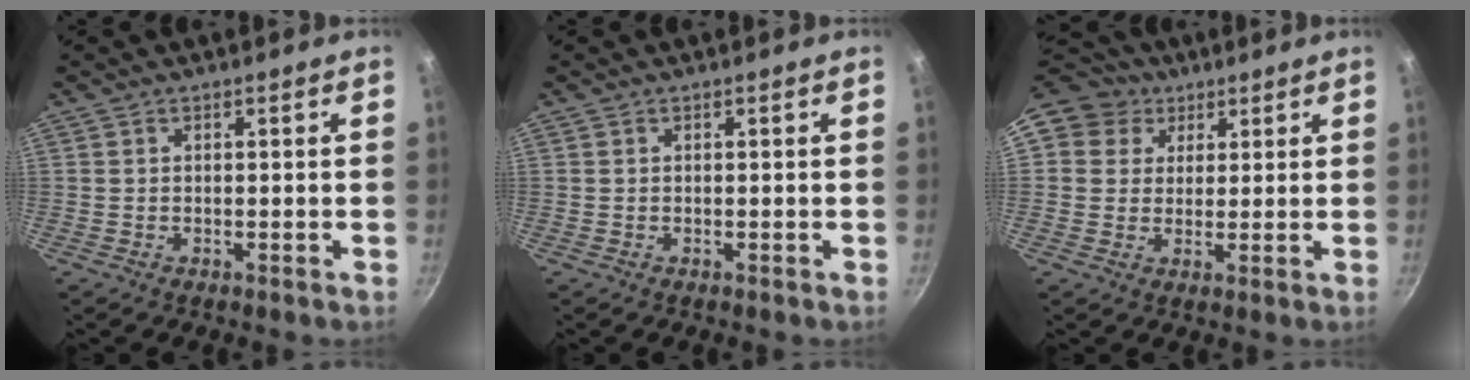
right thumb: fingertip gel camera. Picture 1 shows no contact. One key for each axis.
{"total": 0.0}
{"total": 10.0, "fx": 4.8, "fy": 8.4, "fz": 2.6, "tx": -0.020, "ty": 0.006, "tz": 0.070}